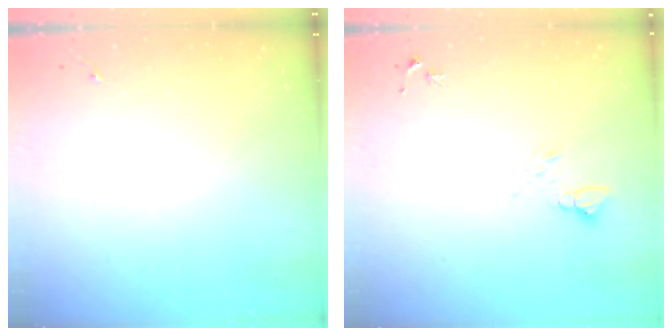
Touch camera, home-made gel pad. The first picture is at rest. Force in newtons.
{"total": 6.6, "press": 6.5, "slide": 0.8}